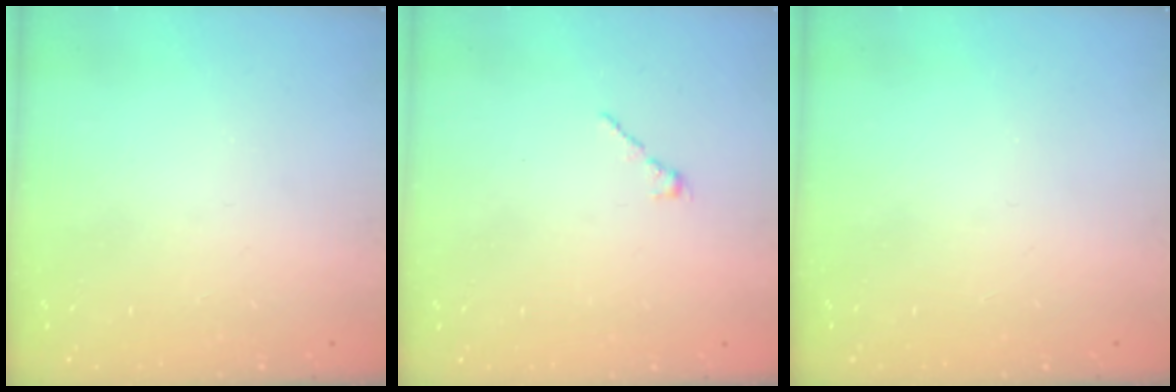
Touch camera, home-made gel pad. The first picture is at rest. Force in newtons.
{"total": 1.2, "press": 1.1, "slide": 0.5}
{"total": 0.0}